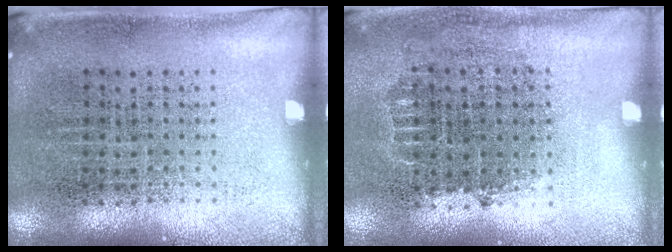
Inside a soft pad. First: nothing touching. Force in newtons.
{"total": 0.7, "press": 0.6, "slide": 0.3}